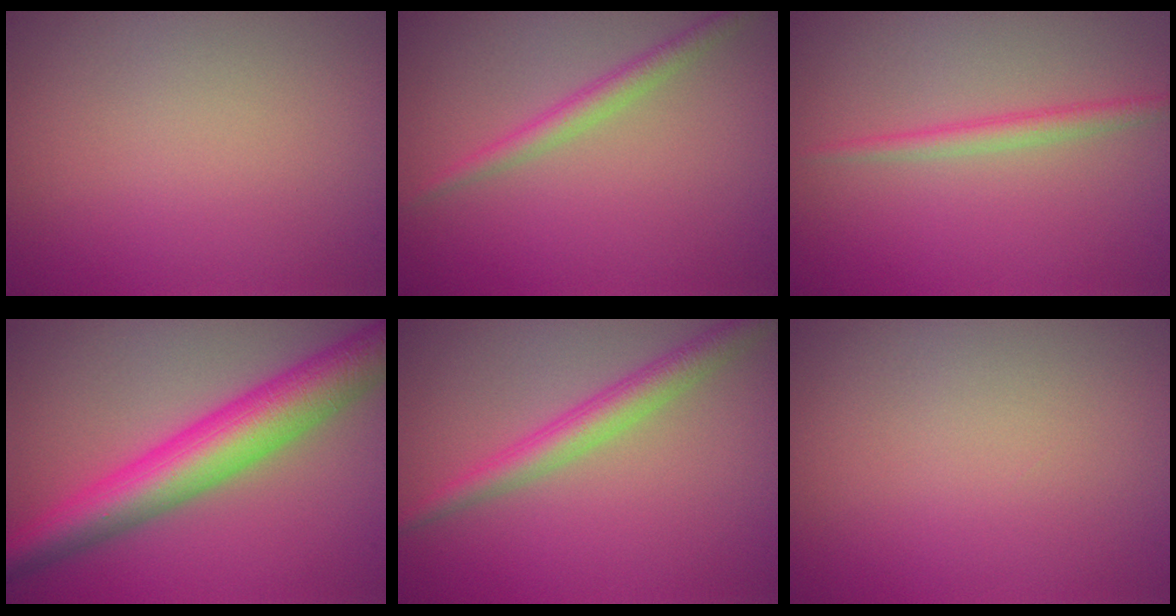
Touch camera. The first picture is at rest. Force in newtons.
{"total": 2.0, "press": 2.0, "slide": 0.1}
{"total": 1.6, "press": 1.6, "slide": 0.1}
{"total": 7.8, "press": 7.8, "slide": 0.0}
{"total": 3.2, "press": 3.2, "slide": 0.1}
{"total": 0.0}